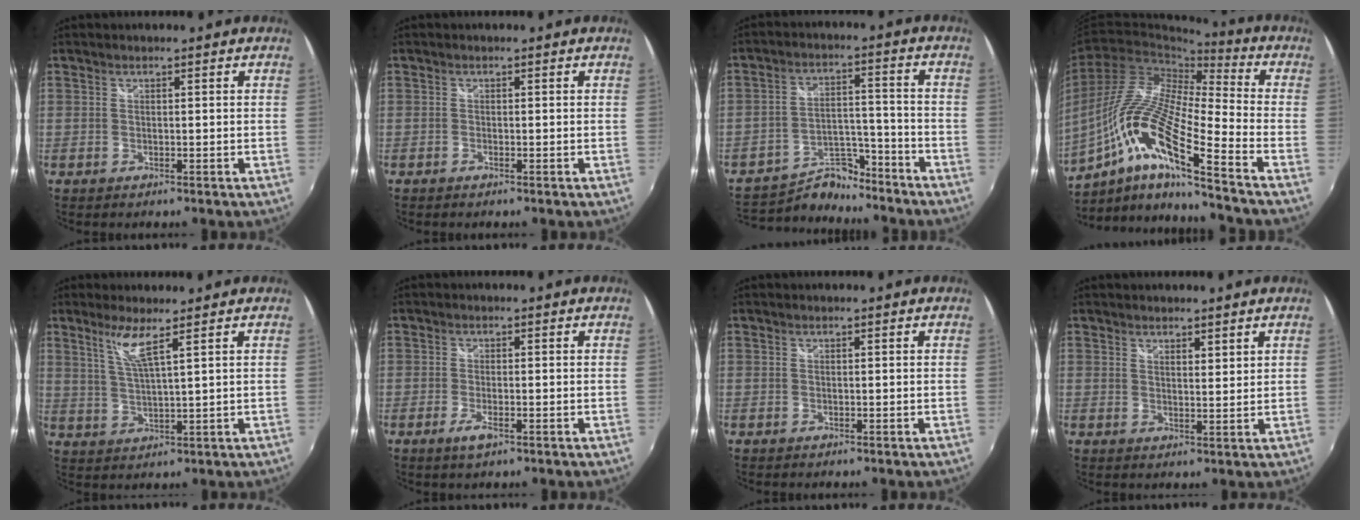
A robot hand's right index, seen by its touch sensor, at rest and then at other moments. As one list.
[{"total": 0.0}, {"total": 13.1, "force": [-11.6, 5.4, 2.9], "torque": [-0.078, 0.034, -0.178]}, {"total": 17.7, "force": [-8.2, 1.8, 15.6], "torque": [-0.277, -0.033, -0.172]}, {"total": 5.1, "force": [3.2, -0.2, 4.0], "torque": [-0.083, -0.008, 0.066]}, {"total": 2.8, "force": [-1.4, 0.8, 2.2], "torque": [-0.048, -0.006, -0.027]}, {"total": 0.0}, {"total": 2.9, "force": [2.5, 0.8, 1.3], "torque": [-0.017, 0.001, 0.039]}]